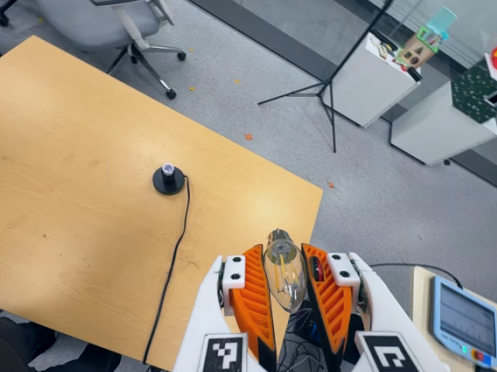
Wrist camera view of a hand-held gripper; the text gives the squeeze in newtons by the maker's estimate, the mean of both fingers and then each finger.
{"total": 14.0, "left": 15.0, "right": 13.0}